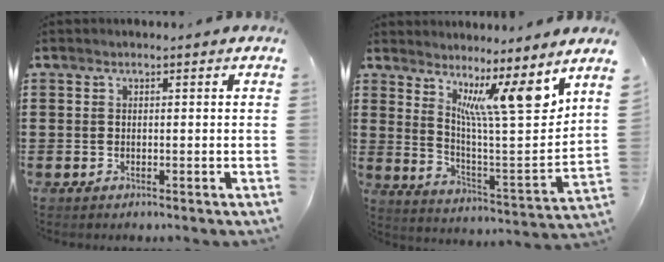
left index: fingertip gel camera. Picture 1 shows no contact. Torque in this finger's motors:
{"motor_torque": [1.12, -1.02, 0.76, 0.17]}